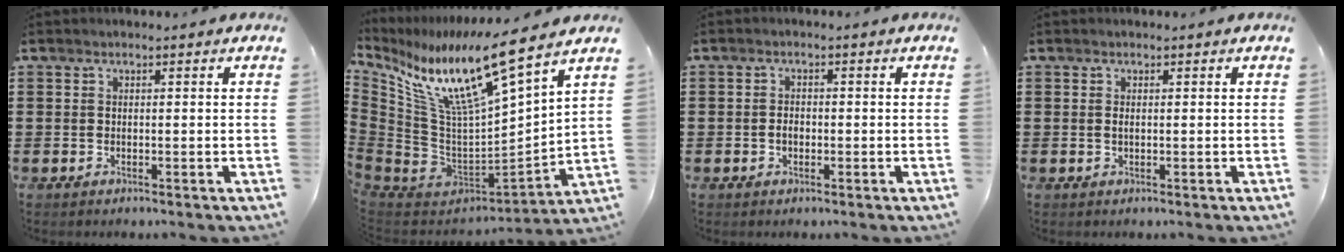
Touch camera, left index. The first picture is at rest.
{"total": 13.6, "force": [8.8, 2.0, 10.2], "torque": [-0.205, -0.067, 0.140]}
{"total": 1.6, "force": [-0.3, 1.0, 1.2], "torque": [-0.024, 0.004, -0.006]}
{"total": 0.7, "force": [0.1, 0.3, 0.7], "torque": [-0.014, -0.001, 0.003]}